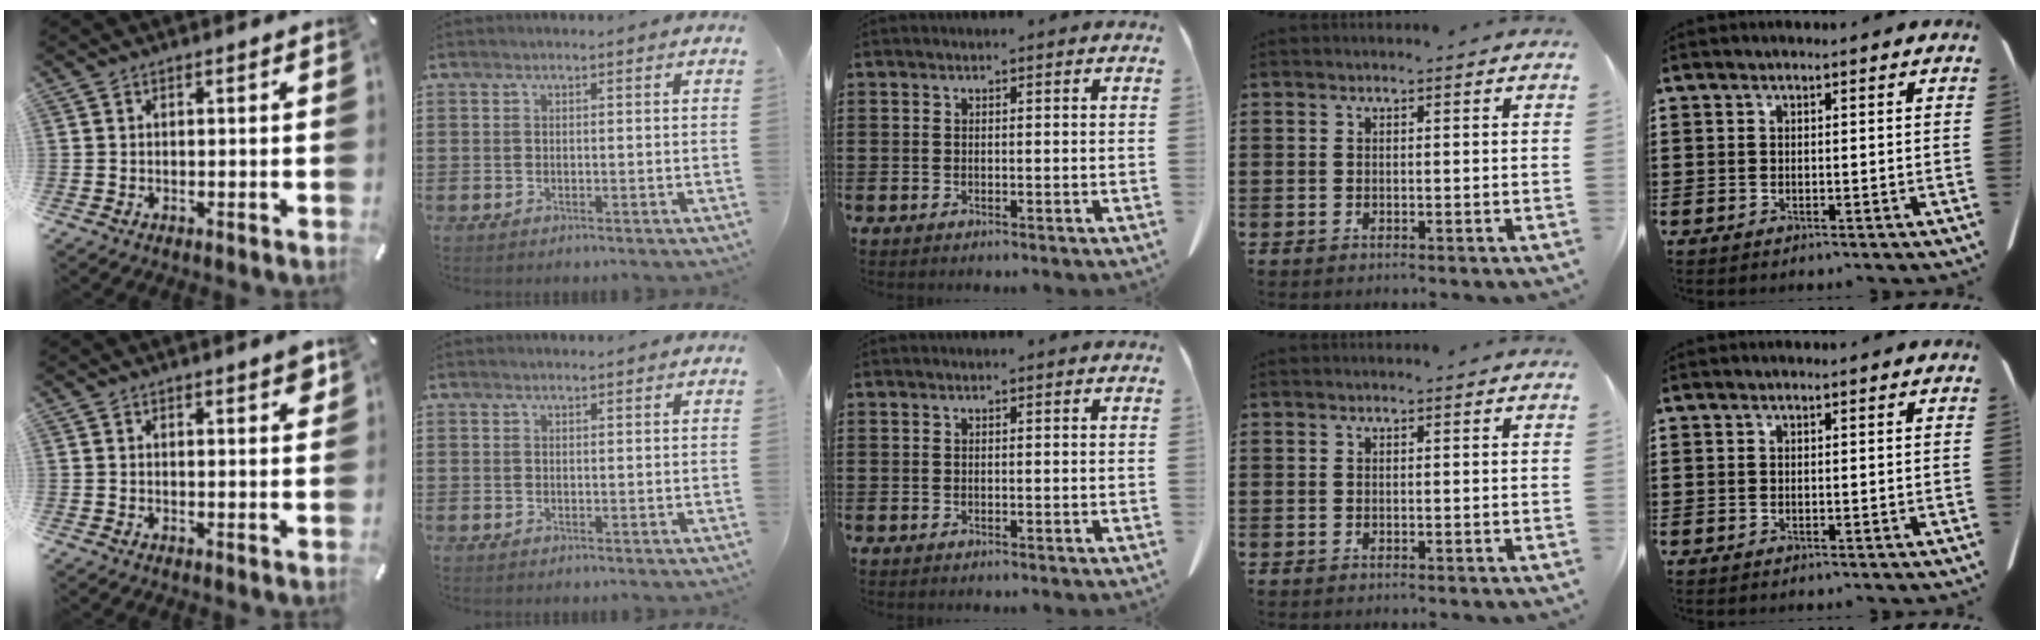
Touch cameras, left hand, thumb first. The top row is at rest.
{"thumb": {"total": 2.5, "force": [1.8, 0.8, 1.6], "torque": [-0.018, -0.007, 0.029]}, "index": {"total": 0.6, "force": [0.5, 0.2, 0.0], "torque": [-0.002, 0.000, 0.011]}}